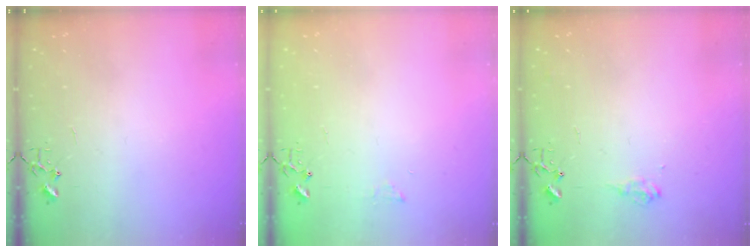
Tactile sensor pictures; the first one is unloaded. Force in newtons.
{"total": 6.3, "press": 6.3, "slide": 0.7}
{"total": 8.0, "press": 8.0, "slide": 1.0}